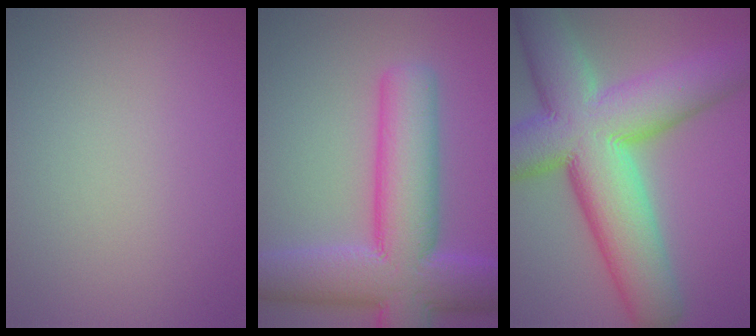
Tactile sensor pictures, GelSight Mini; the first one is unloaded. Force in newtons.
{"total": 11.3, "press": 11.3, "slide": 0.7}
{"total": 15.2, "press": 15.2, "slide": 0.9}